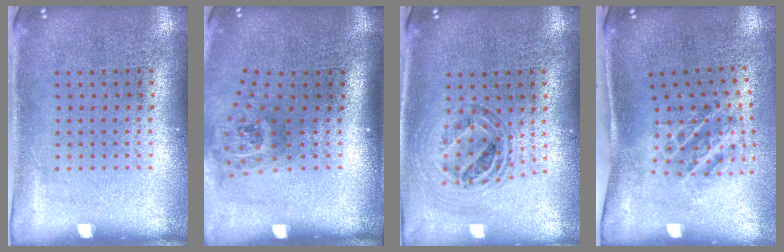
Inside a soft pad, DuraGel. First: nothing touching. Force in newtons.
{"total": 1.9, "press": 1.3, "slide": 1.4}
{"total": 0.9, "press": 0.9, "slide": 0.0}
{"total": 1.3, "press": 1.1, "slide": 0.7}